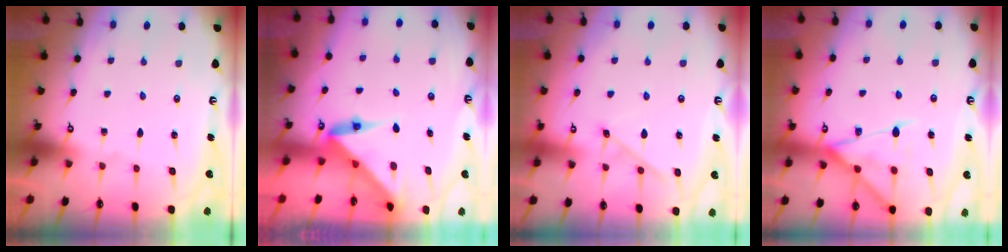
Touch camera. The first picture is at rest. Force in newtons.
{"total": 5.5, "press": 5.5, "slide": 0.3}
{"total": 4.4, "press": 4.4, "slide": 0.7}
{"total": 15.1, "press": 15.0, "slide": 1.1}